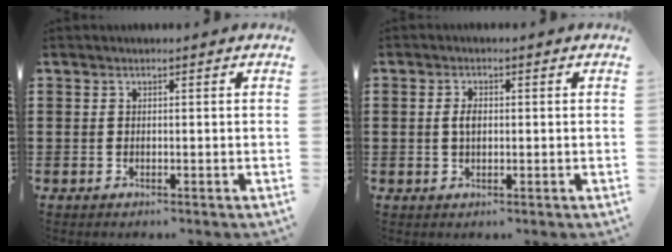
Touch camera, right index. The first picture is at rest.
{"total": 2.4, "force": [0.2, 1.2, 2.1], "torque": [-0.043, 0.006, 0.001]}